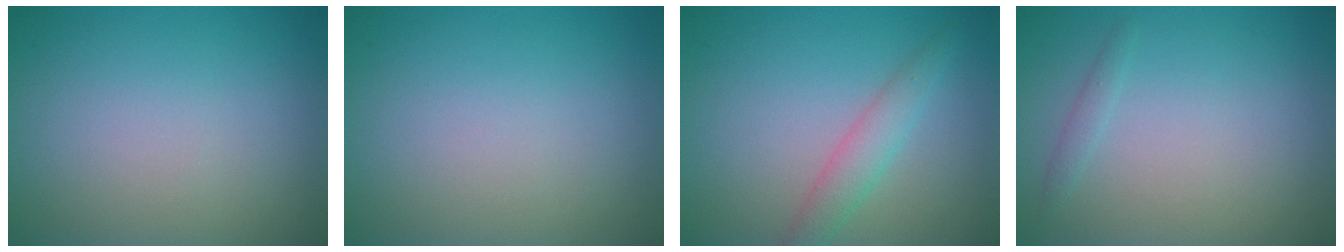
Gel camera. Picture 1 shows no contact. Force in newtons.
{"total": 0.0}
{"total": 2.5, "press": 2.5, "slide": 0.1}
{"total": 0.8, "press": 0.8, "slide": 0.1}